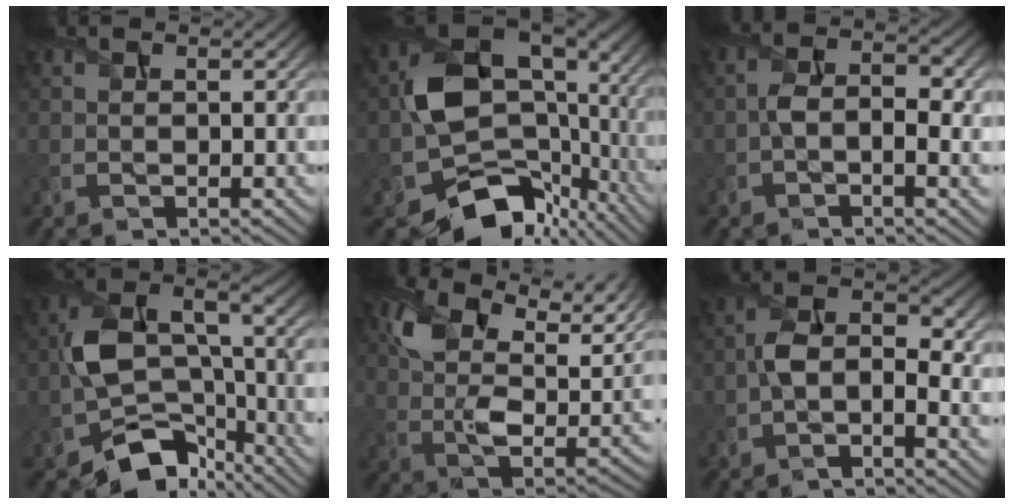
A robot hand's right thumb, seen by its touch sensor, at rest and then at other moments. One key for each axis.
{"total": 16.9, "fx": -3.8, "fy": 12.7, "fz": 10.5, "tx": -0.178, "ty": -0.049, "tz": -0.044}
{"total": 5.1, "fx": -0.8, "fy": 2.4, "fz": 4.5, "tx": -0.087, "ty": 0.005, "tz": -0.017}
{"total": 12.5, "fx": -4.9, "fy": 7.5, "fz": 8.7, "tx": -0.150, "ty": -0.016, "tz": -0.089}
{"total": 15.0, "fx": 7.8, "fy": 7.4, "fz": 10.5, "tx": -0.225, "ty": 0.001, "tz": 0.145}
{"total": 6.9, "fx": -1.7, "fy": 3.5, "fz": 5.6, "tx": -0.105, "ty": 0.008, "tz": -0.036}